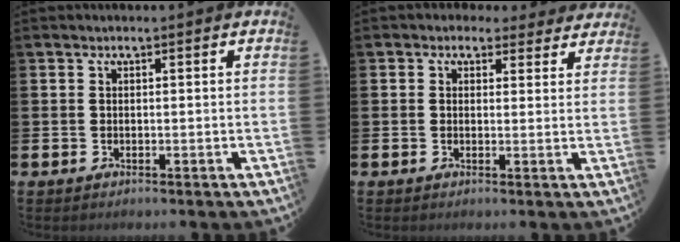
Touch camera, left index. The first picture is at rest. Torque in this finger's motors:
{"motor_torque": [1.12, -1.02, 0.40, 0.02]}